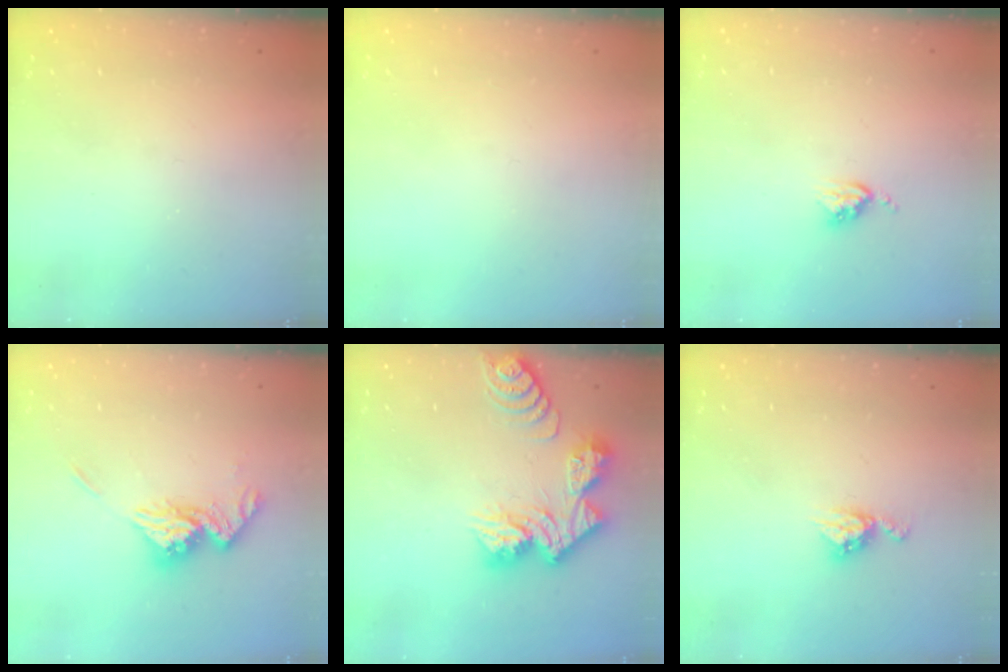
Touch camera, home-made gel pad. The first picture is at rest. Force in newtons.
{"total": 0.0}
{"total": 3.9, "press": 3.9, "slide": 0.5}
{"total": 12.3, "press": 12.3, "slide": 1.3}
{"total": 14.7, "press": 14.7, "slide": 1.3}
{"total": 6.1, "press": 6.1, "slide": 0.4}